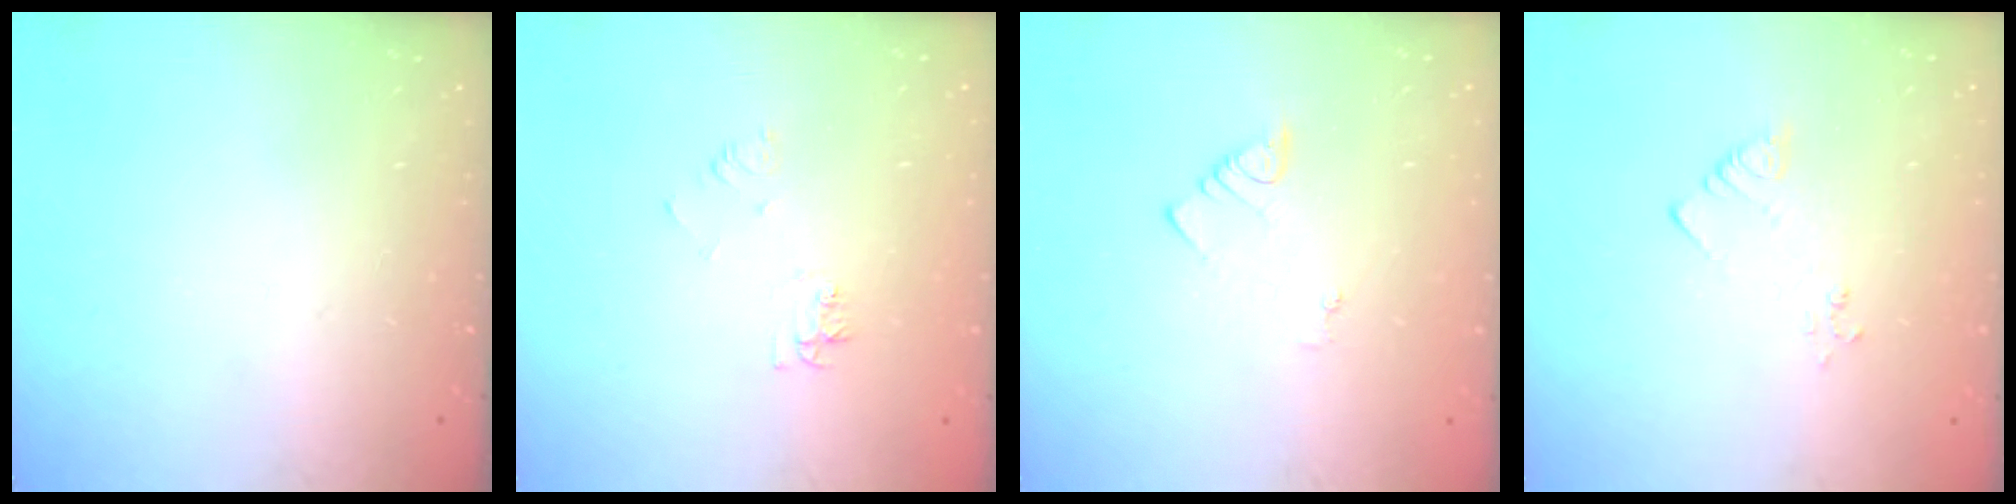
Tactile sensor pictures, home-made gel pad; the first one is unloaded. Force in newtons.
{"total": 6.1, "press": 6.0, "slide": 0.7}
{"total": 2.1, "press": 2.1, "slide": 0.3}
{"total": 2.6, "press": 2.6, "slide": 0.3}